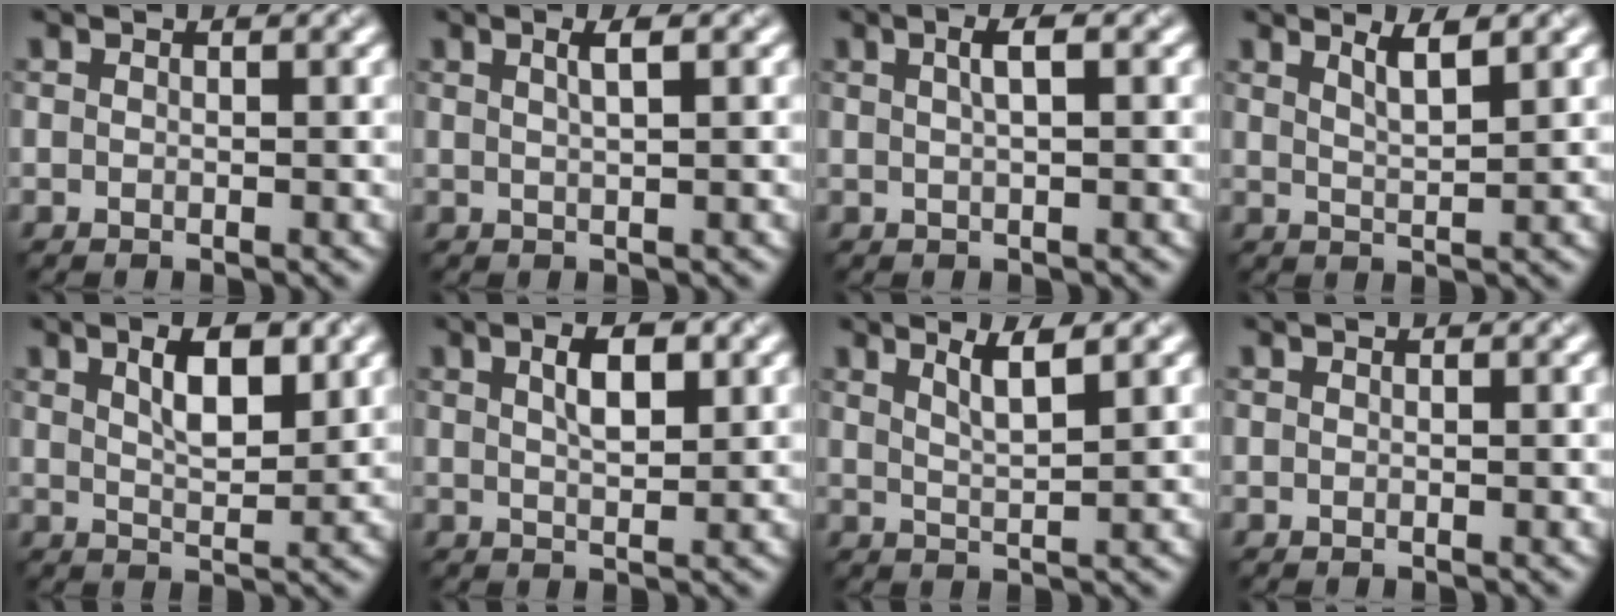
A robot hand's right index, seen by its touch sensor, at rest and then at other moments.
{"total": 1.0, "force": [0.2, 0.1, 0.9], "torque": [-0.019, 0.008, 0.010]}
{"total": 1.3, "force": [0.1, 0.2, 1.3], "torque": [-0.023, 0.012, 0.008]}
{"total": 1.4, "force": [1.0, 0.0, 1.0], "torque": [-0.018, 0.004, 0.027]}
{"total": 3.2, "force": [1.4, 0.8, 2.7], "torque": [-0.053, 0.007, 0.035]}
{"total": 2.2, "force": [0.8, 0.5, 2.0], "torque": [-0.039, 0.013, 0.024]}
{"total": 1.7, "force": [1.1, 0.0, 1.4], "torque": [-0.025, 0.004, 0.030]}
{"total": 0.0}